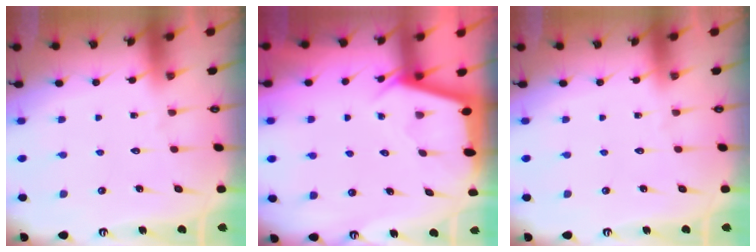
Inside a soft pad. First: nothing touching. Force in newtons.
{"total": 2.9, "press": 2.9, "slide": 0.3}
{"total": 0.0}